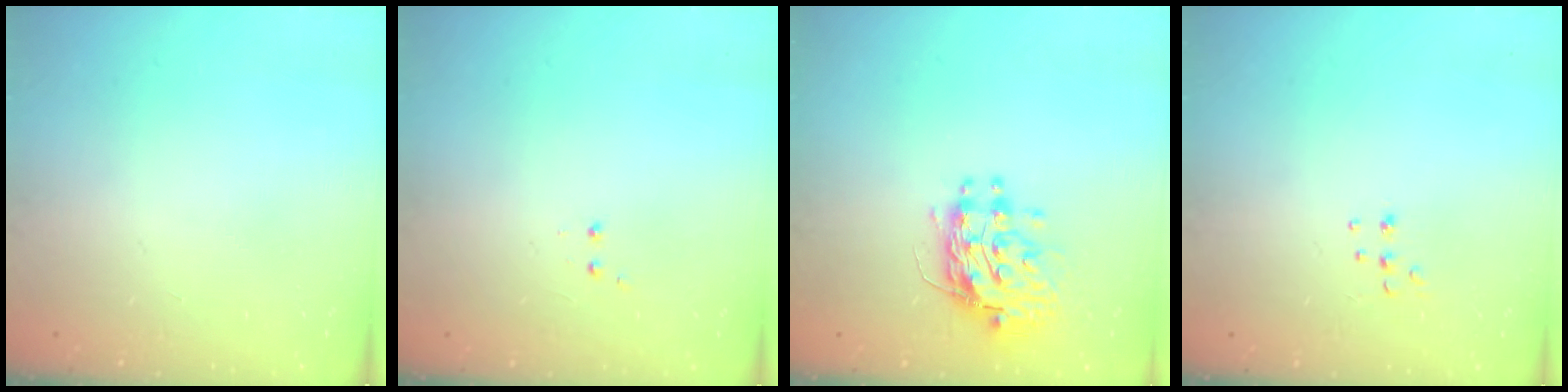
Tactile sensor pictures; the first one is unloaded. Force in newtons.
{"total": 2.0, "press": 1.8, "slide": 0.9}
{"total": 10.8, "press": 10.7, "slide": 0.9}
{"total": 5.5, "press": 5.4, "slide": 1.0}